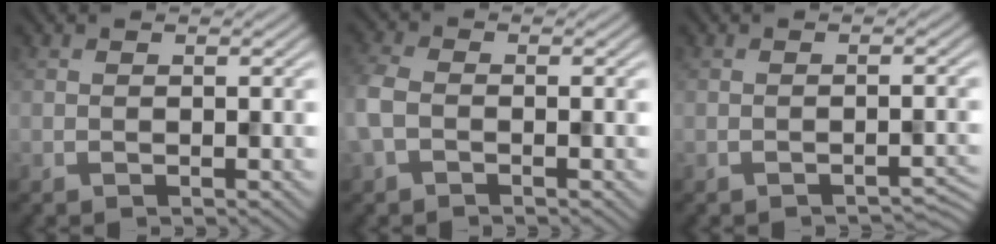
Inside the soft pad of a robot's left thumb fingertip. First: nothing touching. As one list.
[{"total": 3.7, "force": [-1.2, 2.4, 2.5], "torque": [-0.074, 0.001, -0.034]}, {"total": 1.5, "force": [-1.4, 0.2, 0.6], "torque": [-0.004, 0.002, -0.021]}]